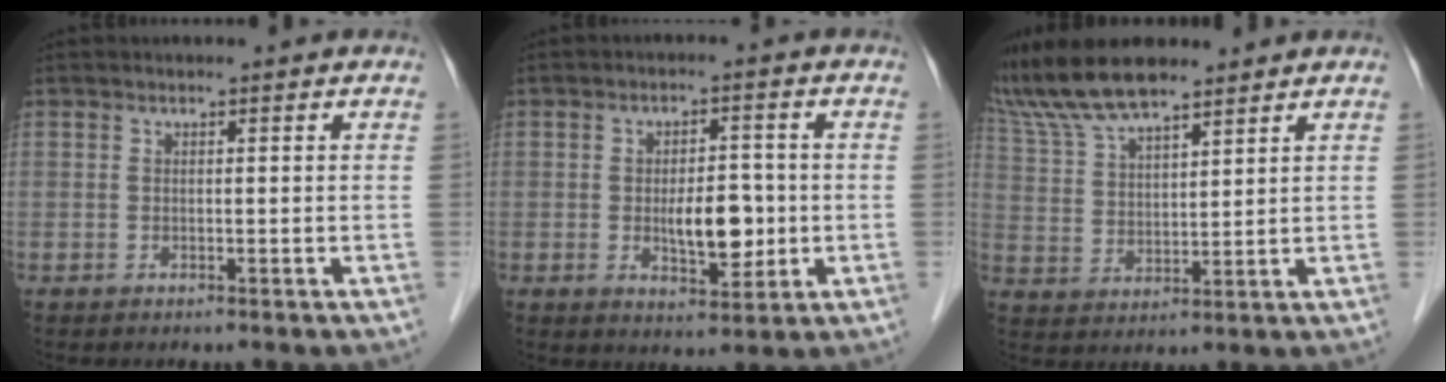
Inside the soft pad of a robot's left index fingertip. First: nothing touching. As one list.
[{"total": 6.7, "force": [-0.9, 2.8, 6.0], "torque": [-0.095, -0.007, -0.009]}, {"total": 12.8, "force": [11.1, 2.7, 5.8], "torque": [-0.129, 0.024, 0.219]}]